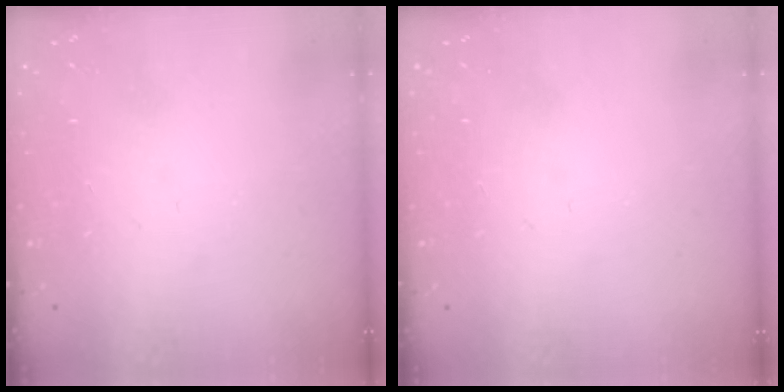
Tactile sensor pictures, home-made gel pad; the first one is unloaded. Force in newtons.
{"total": 0.0}